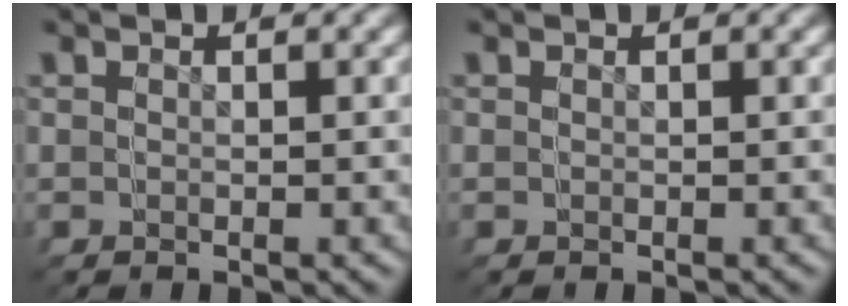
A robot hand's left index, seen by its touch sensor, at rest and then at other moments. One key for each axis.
{"total": 0.0}